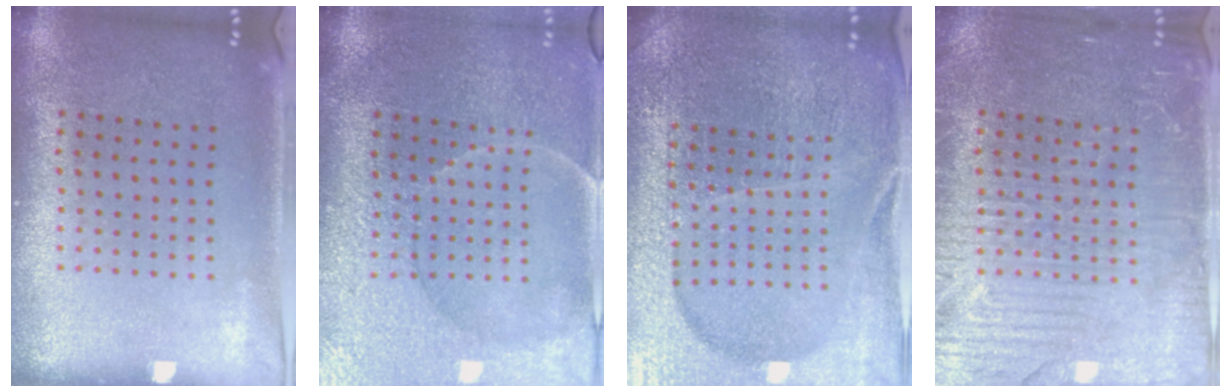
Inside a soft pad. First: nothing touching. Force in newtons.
{"total": 3.9, "press": 3.6, "slide": 1.5}
{"total": 5.1, "press": 4.7, "slide": 2.0}
{"total": 4.1, "press": 4.0, "slide": 1.1}